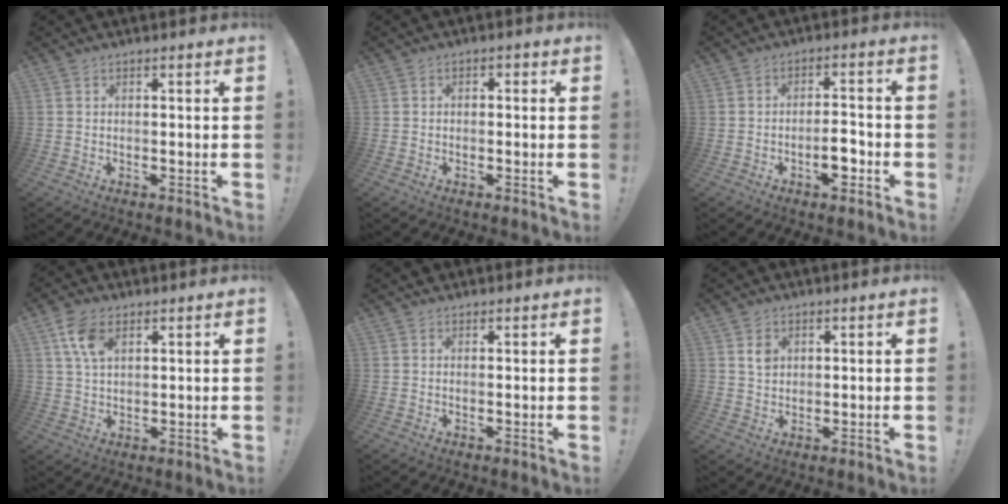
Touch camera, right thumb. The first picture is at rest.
{"total": 1.5, "force": [-1.0, 1.0, 0.5], "torque": [-0.008, 0.007, -0.020]}
{"total": 6.6, "force": [-2.9, 3.2, 5.0], "torque": [-0.057, 0.016, -0.049]}
{"total": 8.0, "force": [3.9, 4.3, 5.5], "torque": [-0.104, -0.011, 0.072]}
{"total": 0.9, "force": [0.9, 0.1, -0.1], "torque": [0.016, -0.007, 0.015]}
{"total": 3.4, "force": [1.5, 2.6, 1.6], "torque": [-0.007, -0.008, 0.023]}